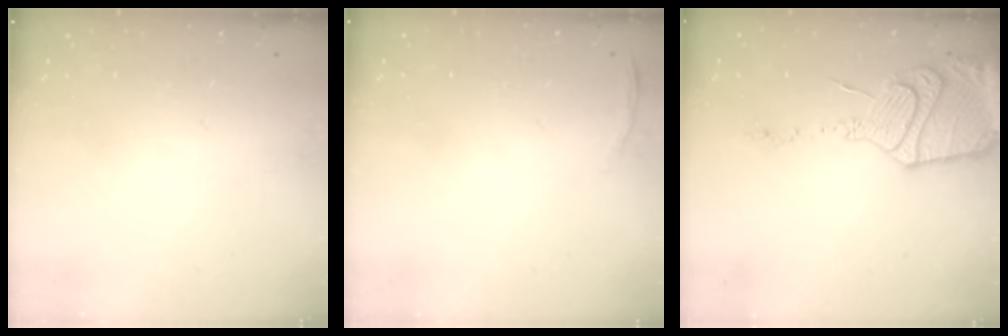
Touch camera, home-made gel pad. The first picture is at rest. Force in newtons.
{"total": 3.4, "press": 3.3, "slide": 0.9}
{"total": 19.2, "press": 19.1, "slide": 1.6}